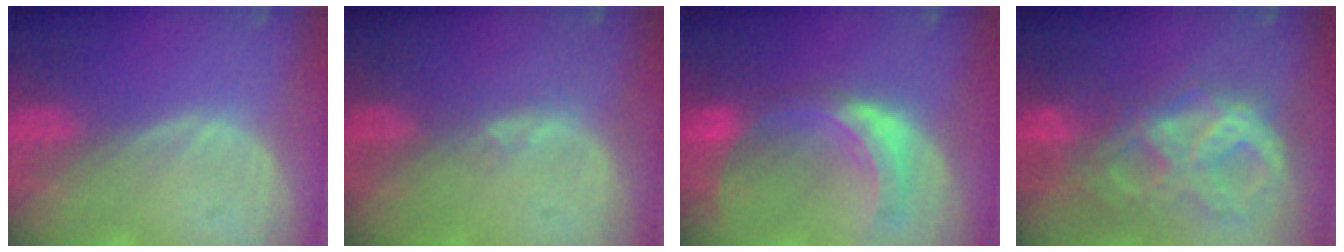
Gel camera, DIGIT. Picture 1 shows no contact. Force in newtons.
{"total": 0.7, "press": 0.6, "slide": 0.3}
{"total": 8.2, "press": 7.2, "slide": 3.8}
{"total": 10.6, "press": 8.9, "slide": 5.7}